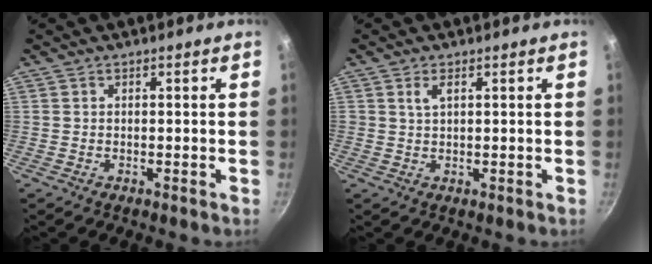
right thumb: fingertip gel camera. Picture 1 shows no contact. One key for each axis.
{"total": 1.9, "fx": 0.8, "fy": 0.9, "fz": 1.5, "tx": -0.027, "ty": -0.002, "tz": 0.017}